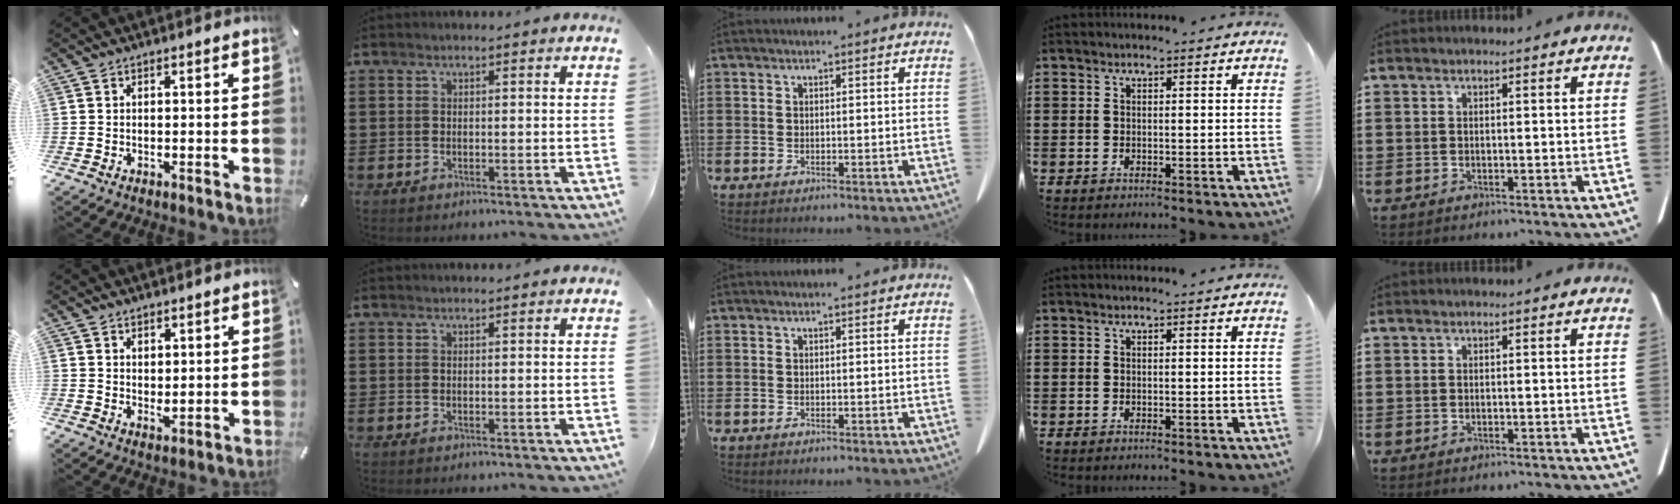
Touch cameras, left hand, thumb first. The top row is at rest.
{"thumb": {"total": 2.4, "force": [1.7, 1.7, 0.5], "torque": [-0.005, -0.009, 0.031]}}